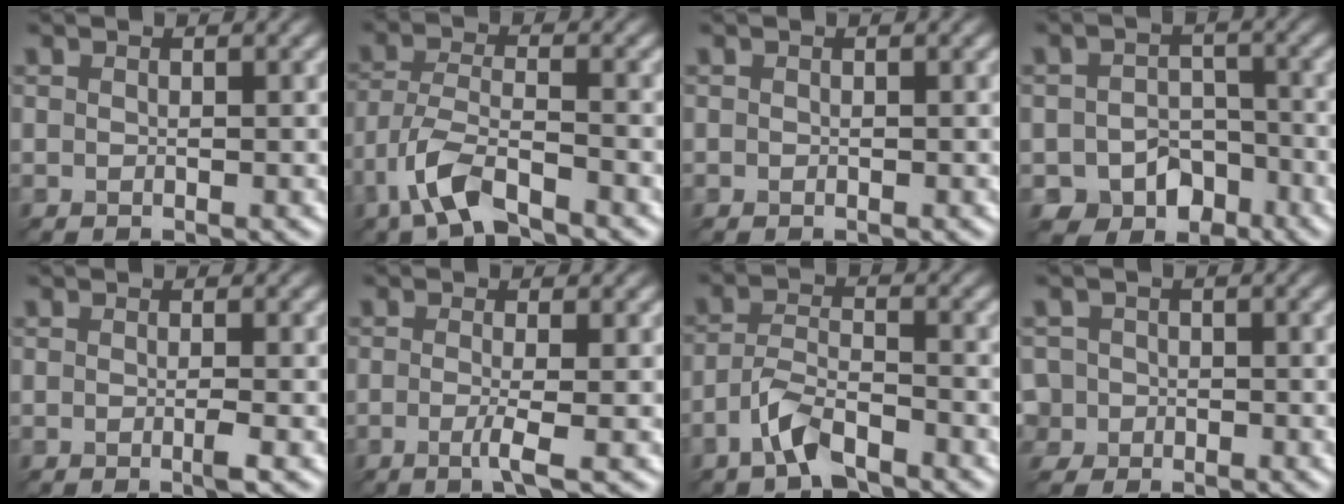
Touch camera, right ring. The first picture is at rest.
{"total": 4.5, "force": [-3.7, 0.7, 2.4], "torque": [-0.073, 0.002, -0.064]}
{"total": 0.8, "force": [-0.4, -0.4, -0.5], "torque": [-0.003, -0.002, 0.004]}
{"total": 3.2, "force": [-2.5, 2.0, 0.2], "torque": [-0.009, 0.006, -0.019]}
{"total": 1.0, "force": [-0.6, -0.4, 0.7], "torque": [-0.023, 0.000, 0.001]}
{"total": 1.7, "force": [-1.0, -0.3, 1.4], "torque": [-0.041, 0.000, -0.008]}
{"total": 3.1, "force": [-3.0, 0.0, 0.9], "torque": [-0.043, 0.012, -0.049]}
{"total": 1.9, "force": [-1.2, 1.2, -1.0], "torque": [0.014, 0.015, -0.019]}